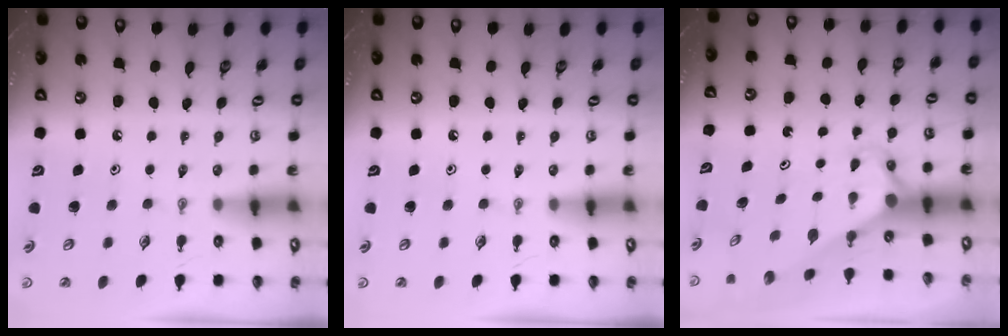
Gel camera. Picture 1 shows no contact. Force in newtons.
{"total": 0.0}
{"total": 2.9, "press": 2.9, "slide": 0.3}